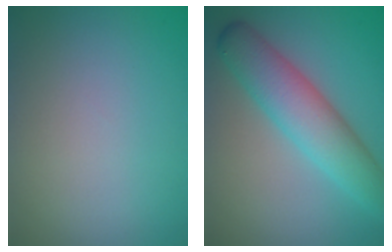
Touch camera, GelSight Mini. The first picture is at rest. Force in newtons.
{"total": 6.4, "press": 6.4, "slide": 0.2}